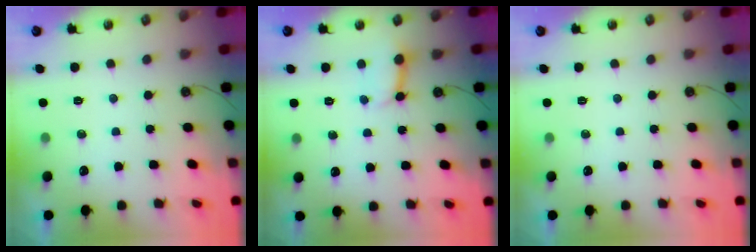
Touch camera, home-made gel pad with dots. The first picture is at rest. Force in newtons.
{"total": 5.9, "press": 5.9, "slide": 0.7}
{"total": 0.0}